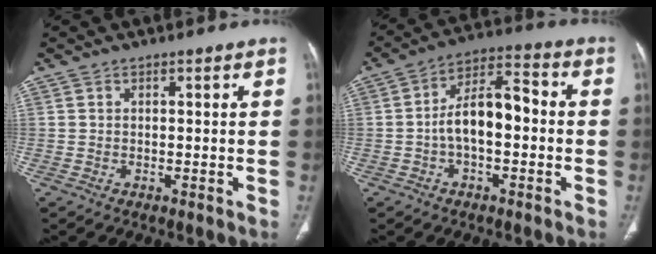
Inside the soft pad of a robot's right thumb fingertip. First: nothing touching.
{"total": 10.5, "force": [-1.2, 5.2, 9.1], "torque": [-0.151, 0.043, -0.030]}